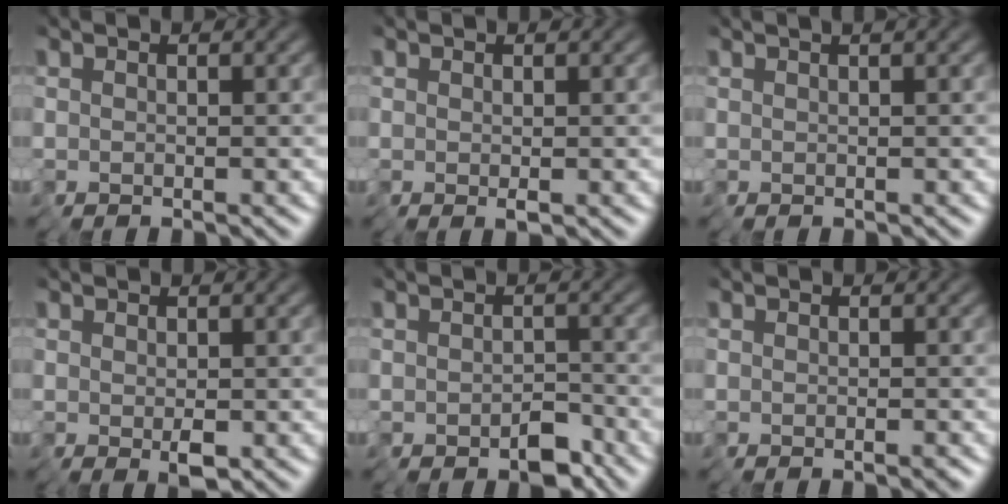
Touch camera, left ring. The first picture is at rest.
{"total": 0.7, "force": [-0.1, 0.3, 0.6], "torque": [-0.016, -0.001, 0.002]}
{"total": 0.9, "force": [0.3, 0.2, 0.8], "torque": [-0.017, 0.003, 0.008]}
{"total": 1.4, "force": [0.0, 0.7, 1.3], "torque": [-0.024, -0.002, 0.005]}
{"total": 3.3, "force": [-1.9, 1.7, 2.1], "torque": [-0.028, -0.005, -0.026]}
{"total": 0.9, "force": [-0.5, 0.4, 0.7], "torque": [-0.010, -0.002, -0.006]}